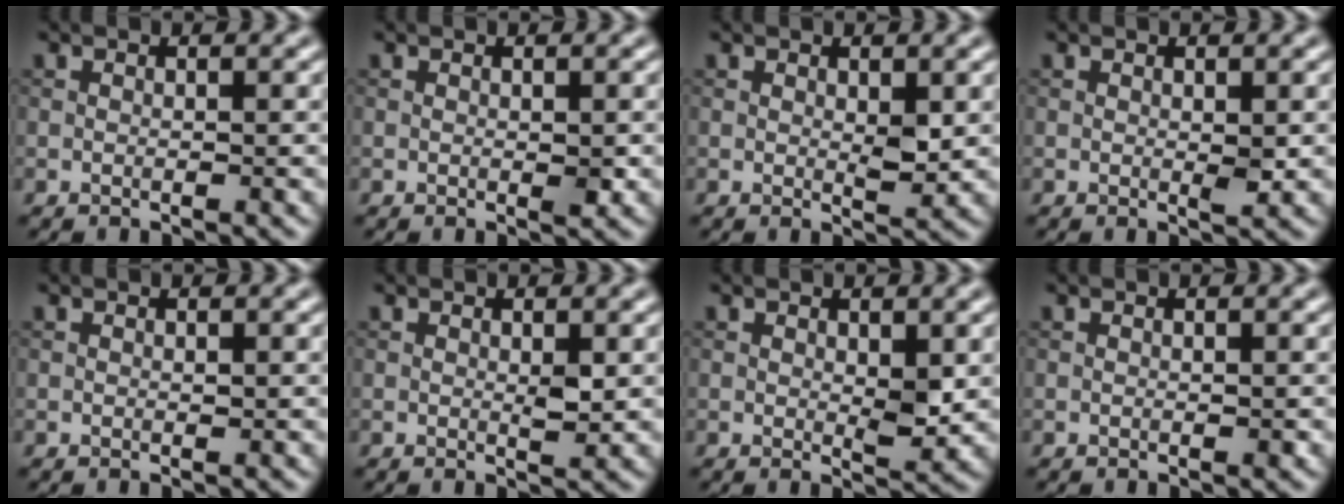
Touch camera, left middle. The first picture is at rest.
{"total": 0.8, "force": [-0.1, 0.4, 0.7], "torque": [-0.008, -0.003, -0.001]}
{"total": 1.6, "force": [0.3, 0.7, 1.4], "torque": [-0.022, -0.008, 0.008]}
{"total": 1.0, "force": [0.0, 0.4, 1.0], "torque": [-0.014, -0.004, 0.000]}
{"total": 0.0}
{"total": 1.2, "force": [0.1, 0.4, 1.1], "torque": [-0.019, -0.006, 0.003]}
{"total": 1.9, "force": [0.3, 0.8, 1.7], "torque": [-0.026, -0.009, 0.009]}
{"total": 0.0}